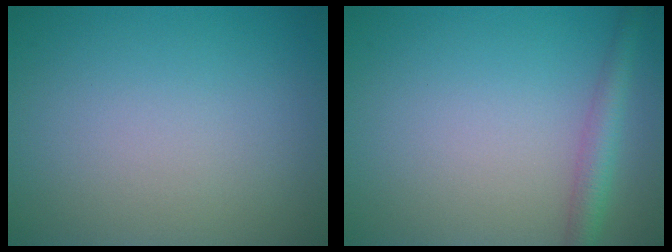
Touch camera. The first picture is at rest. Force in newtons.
{"total": 2.7, "press": 2.7, "slide": 0.1}